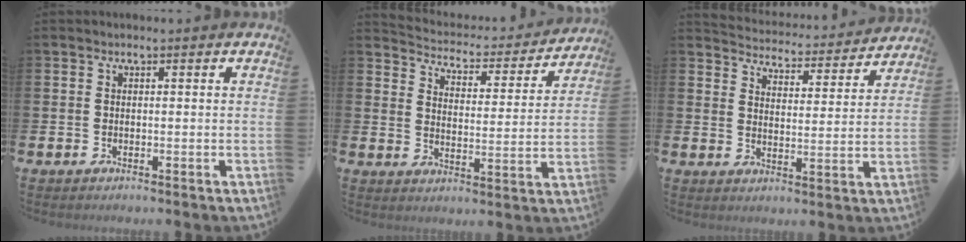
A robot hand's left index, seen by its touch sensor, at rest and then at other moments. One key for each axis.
{"total": 4.6, "fx": 4.4, "fy": 1.2, "fz": 0.3, "tx": -0.030, "ty": -0.043, "tz": 0.069}
{"total": 4.5, "fx": 4.5, "fy": 0.6, "fz": 0.1, "tx": -0.021, "ty": -0.041, "tz": 0.073}